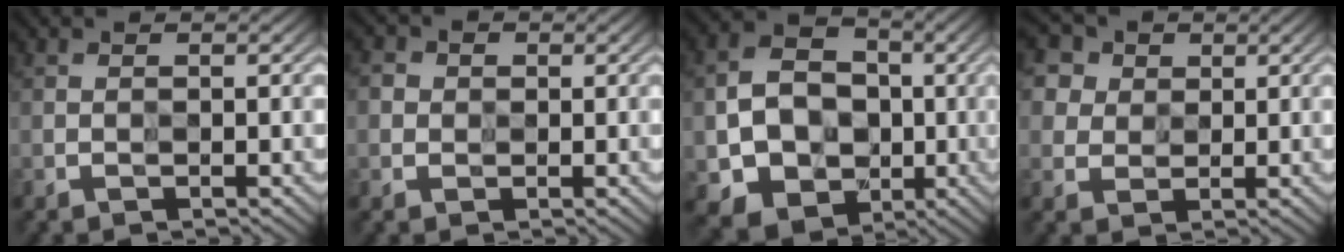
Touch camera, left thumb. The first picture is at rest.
{"total": 2.7, "force": [0.5, 2.5, 0.5], "torque": [-0.022, -0.002, 0.006]}
{"total": 9.0, "force": [-0.9, 7.8, 4.2], "torque": [-0.090, -0.002, -0.024]}
{"total": 7.7, "force": [4.7, 5.5, 2.6], "torque": [-0.108, 0.021, 0.081]}